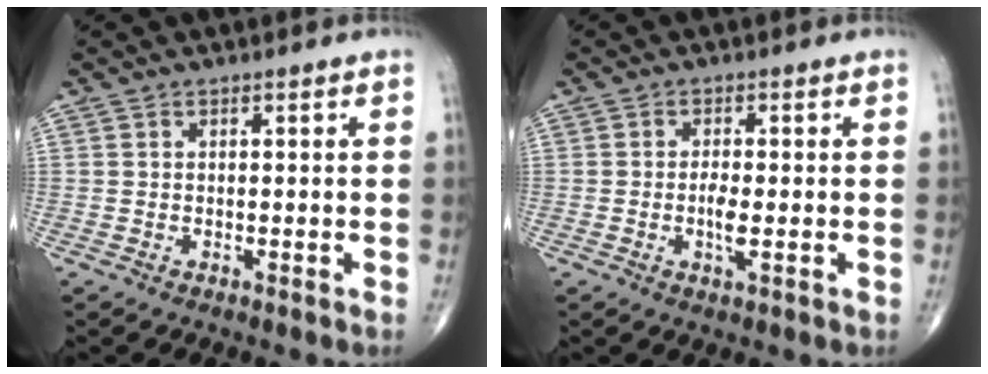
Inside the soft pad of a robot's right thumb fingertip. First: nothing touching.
{"total": 3.4, "force": [-0.6, 1.1, 3.2], "torque": [-0.060, -0.002, -0.014]}